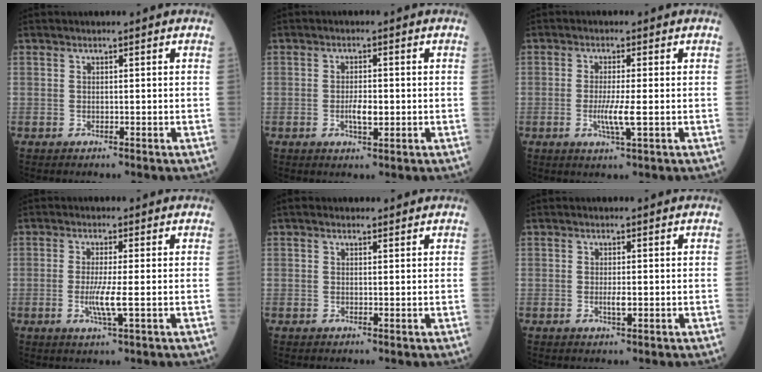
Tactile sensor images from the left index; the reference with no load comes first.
{"total": 3.1, "force": [-0.6, 1.0, 2.8], "torque": [-0.057, 0.000, -0.008]}
{"total": 3.9, "force": [-0.7, -0.1, 3.9], "torque": [-0.082, -0.009, -0.013]}
{"total": 4.0, "force": [-0.7, -0.3, 3.9], "torque": [-0.087, -0.010, -0.014]}
{"total": 1.3, "force": [1.0, 0.6, 0.6], "torque": [-0.017, 0.012, 0.015]}
{"total": 1.5, "force": [-0.2, 0.3, 1.4], "torque": [-0.029, -0.002, -0.001]}